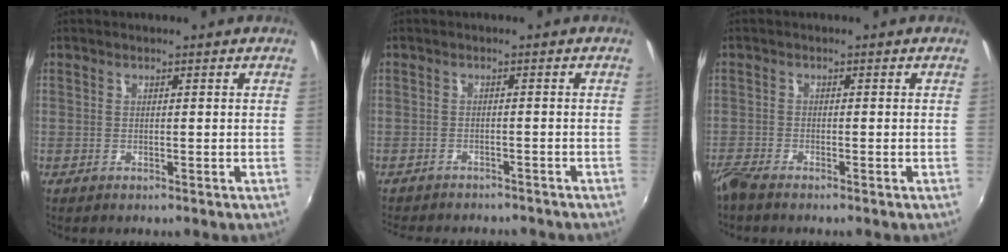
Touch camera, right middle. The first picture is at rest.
{"total": 7.9, "force": [-7.2, 2.0, 2.7], "torque": [-0.067, -0.015, -0.103]}
{"total": 3.3, "force": [-2.9, 0.2, 1.4], "torque": [-0.041, -0.014, -0.060]}